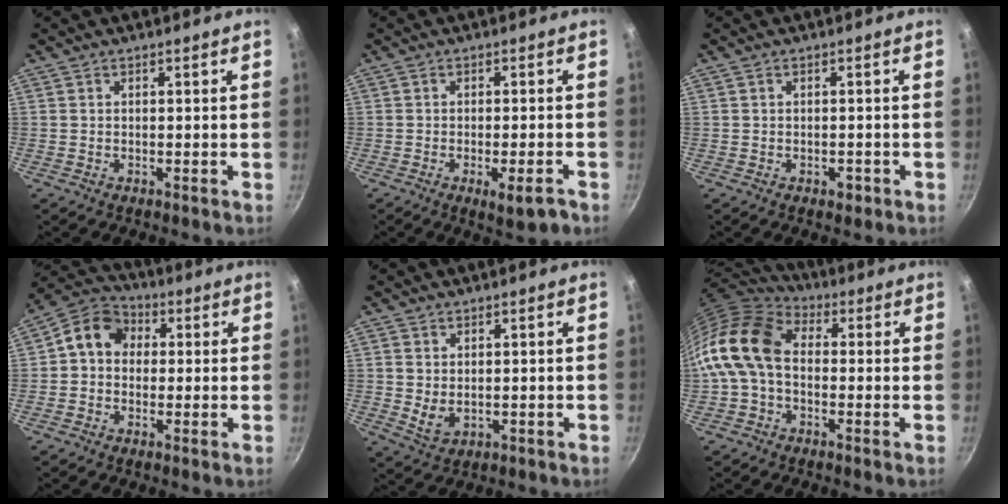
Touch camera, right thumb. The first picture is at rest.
{"total": 5.2, "force": [-2.7, 1.3, 4.2], "torque": [-0.051, 0.006, -0.035]}
{"total": 1.8, "force": [-0.9, 1.1, 1.2], "torque": [-0.006, 0.009, -0.008]}
{"total": 8.7, "force": [1.0, 7.2, 4.8], "torque": [-0.054, 0.022, -0.007]}
{"total": 3.5, "force": [0.3, 2.4, 2.4], "torque": [-0.042, -0.014, 0.014]}
{"total": 15.8, "force": [-1.0, 10.9, 11.4], "torque": [-0.220, 0.037, -0.043]}